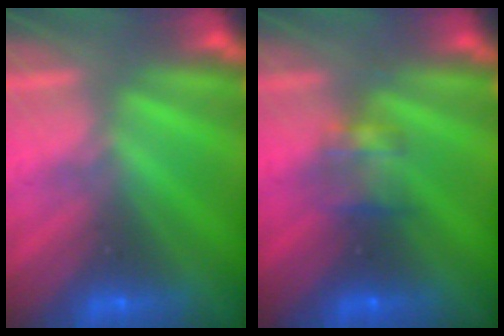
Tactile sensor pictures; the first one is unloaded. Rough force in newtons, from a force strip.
{"total": 2.8}